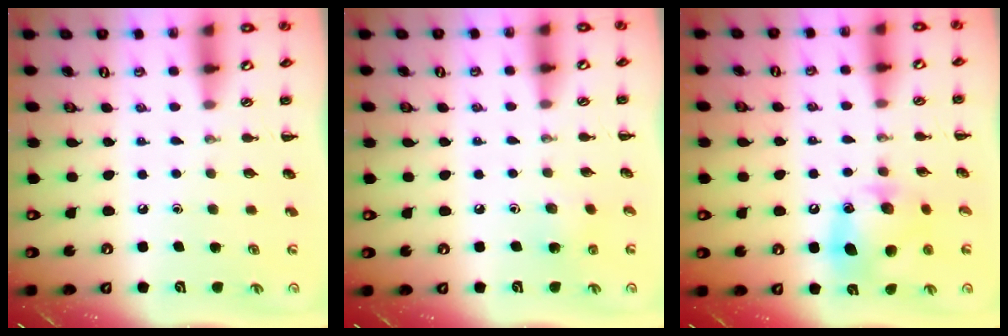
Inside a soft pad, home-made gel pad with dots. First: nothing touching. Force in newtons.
{"total": 3.7, "press": 3.6, "slide": 0.9}
{"total": 12.3, "press": 12.2, "slide": 1.6}